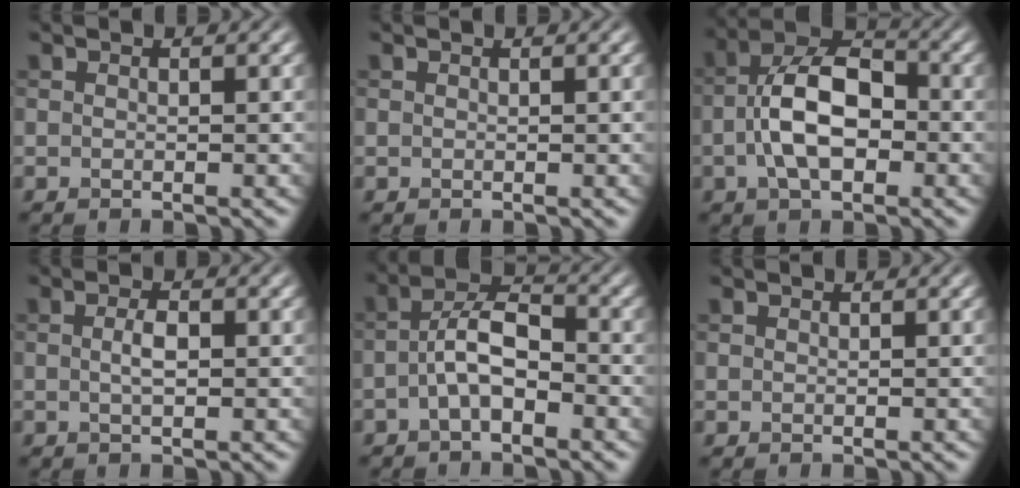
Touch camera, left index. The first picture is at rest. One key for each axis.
{"total": 0.6, "fx": 0.2, "fy": 0.5, "fz": 0.2, "tx": 0.002, "ty": -0.001, "tz": 0.002}
{"total": 7.3, "fx": -1.3, "fy": 3.9, "fz": 6.0, "tx": -0.112, "ty": 0.016, "tz": -0.031}
{"total": 1.6, "fx": 0.1, "fy": 0.5, "fz": 1.5, "tx": -0.031, "ty": 0.003, "tz": 0.000}
{"total": 4.3, "fx": -1.4, "fy": 1.8, "fz": 3.6, "tx": -0.067, "ty": 0.015, "tz": -0.036}
{"total": 0.8, "fx": 0.4, "fy": 0.7, "fz": -0.1, "tx": 0.007, "ty": -0.001, "tz": 0.007}